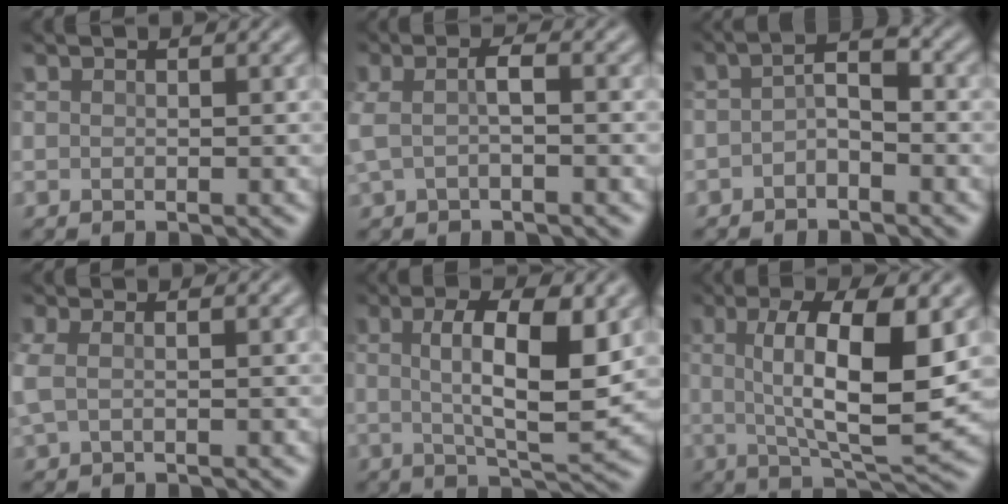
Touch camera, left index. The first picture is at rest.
{"total": 2.4, "force": [-0.5, 0.8, 2.2], "torque": [-0.052, 0.003, -0.013]}
{"total": 2.4, "force": [-1.2, 0.9, 1.8], "torque": [-0.038, 0.008, -0.031]}
{"total": 1.8, "force": [0.0, 0.8, 1.6], "torque": [-0.045, 0.004, -0.005]}
{"total": 8.1, "force": [1.2, 2.4, 7.6], "torque": [-0.121, -0.003, 0.018]}
{"total": 9.9, "force": [1.2, 2.8, 9.4], "torque": [-0.148, -0.006, 0.020]}